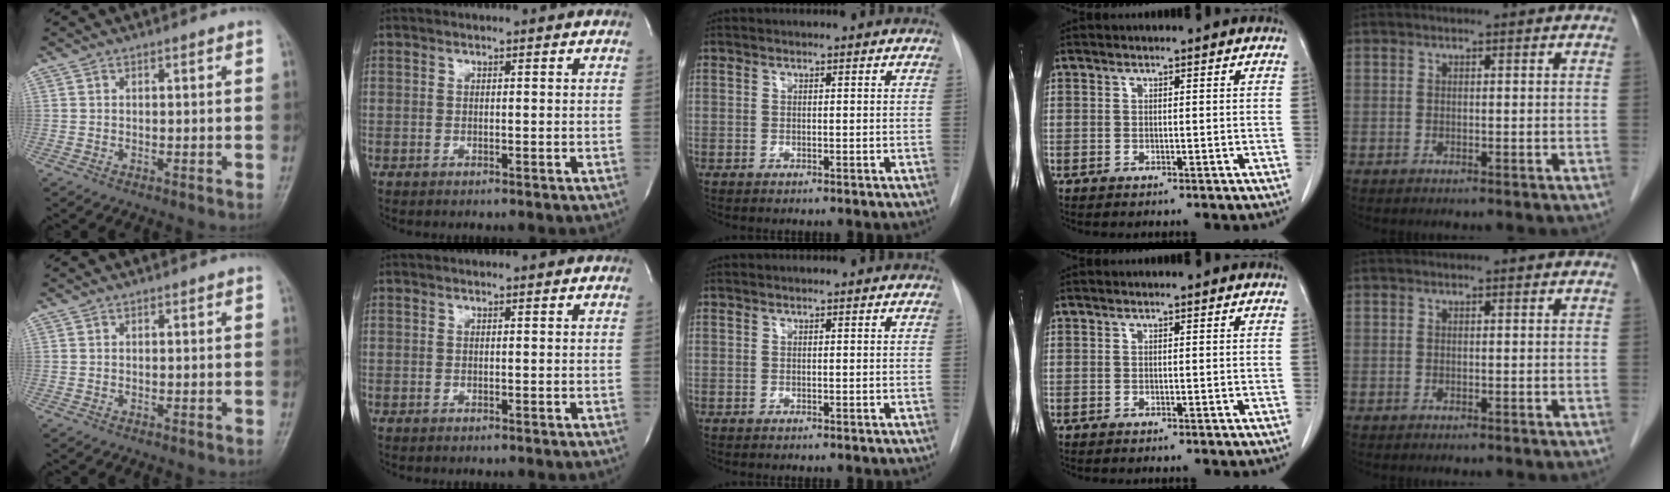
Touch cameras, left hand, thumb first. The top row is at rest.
{}